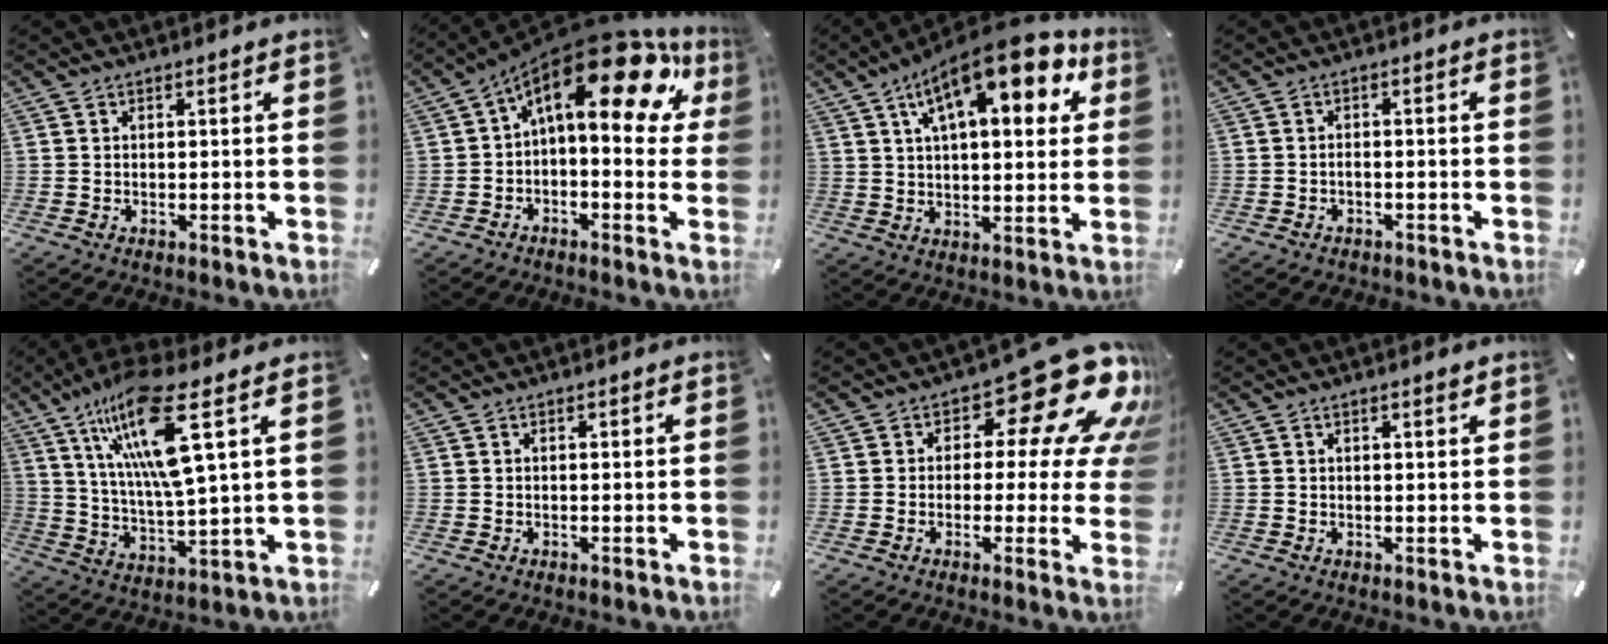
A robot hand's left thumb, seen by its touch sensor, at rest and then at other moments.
{"total": 19.5, "force": [9.1, 8.1, 15.2], "torque": [-0.240, -0.073, 0.148]}
{"total": 18.0, "force": [9.0, 7.1, 13.9], "torque": [-0.214, -0.029, 0.140]}
{"total": 1.5, "force": [-1.0, 0.8, 0.8], "torque": [-0.019, 0.005, -0.021]}
{"total": 17.5, "force": [8.6, 3.3, 14.9], "torque": [-0.318, -0.034, 0.128]}
{"total": 0.0}
{"total": 18.3, "force": [9.7, 8.3, 13.2], "torque": [-0.177, -0.067, 0.157]}
{"total": 1.1, "force": [0.8, 0.2, 0.8], "torque": [-0.015, 0.000, 0.013]}